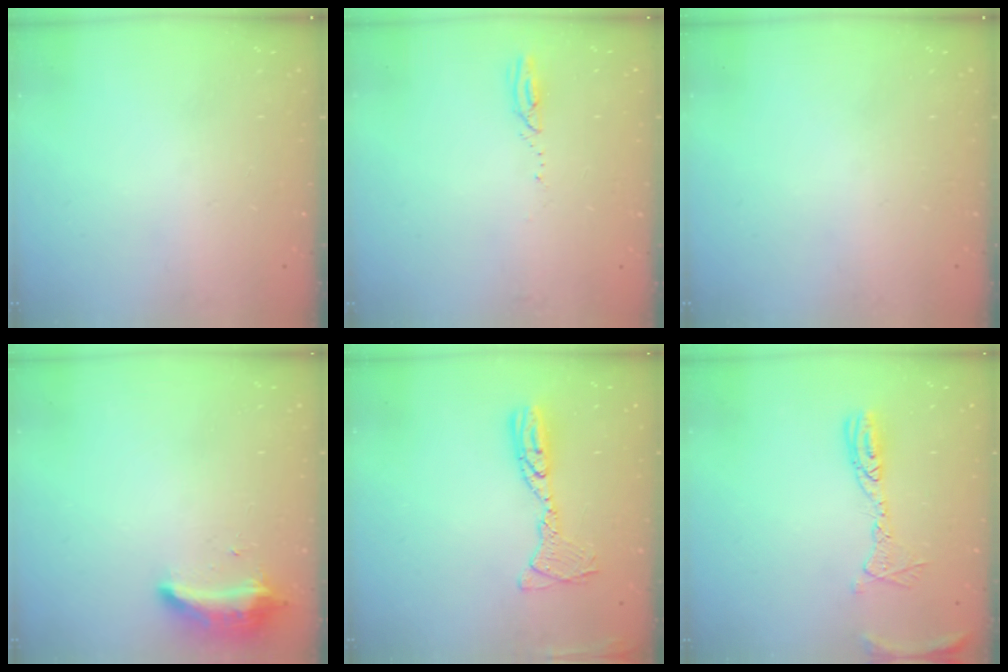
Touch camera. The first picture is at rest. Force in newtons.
{"total": 2.3, "press": 2.3, "slide": 0.3}
{"total": 0.0}
{"total": 9.1, "press": 9.1, "slide": 0.7}
{"total": 11.6, "press": 11.5, "slide": 1.2}
{"total": 10.6, "press": 10.6, "slide": 1.0}